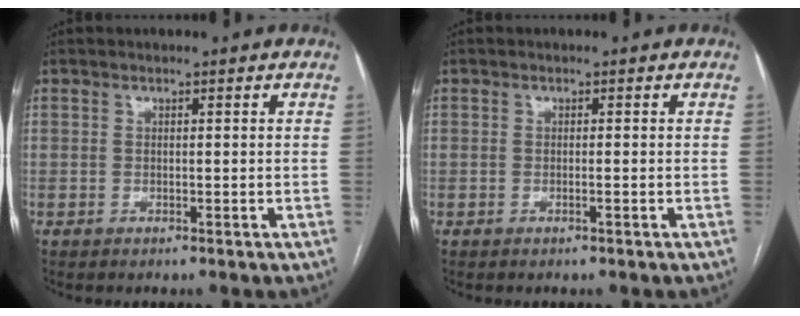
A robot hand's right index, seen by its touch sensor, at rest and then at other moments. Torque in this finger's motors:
{"motor_torque": [-0.17, -0.07, -0.06, 0.00]}